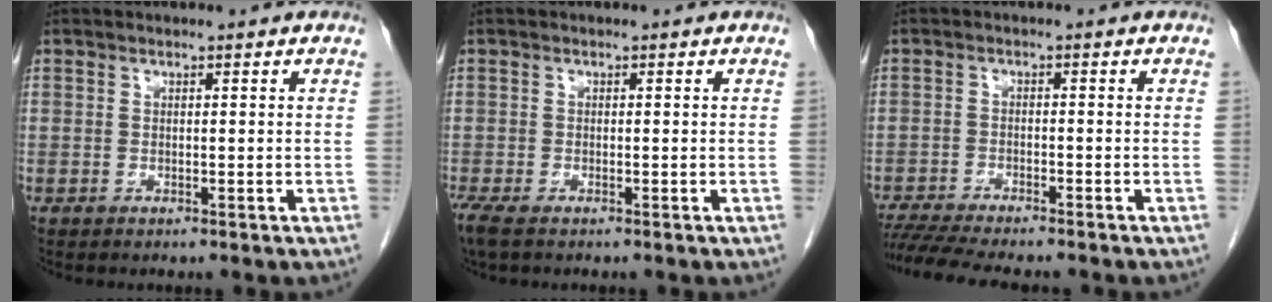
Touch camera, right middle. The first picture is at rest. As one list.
[{"total": 3.1, "force": [-2.3, 0.9, 1.9], "torque": [-0.048, -0.014, -0.039]}, {"total": 10.0, "force": [-8.8, 0.8, 4.6], "torque": [-0.069, -0.013, -0.138]}]